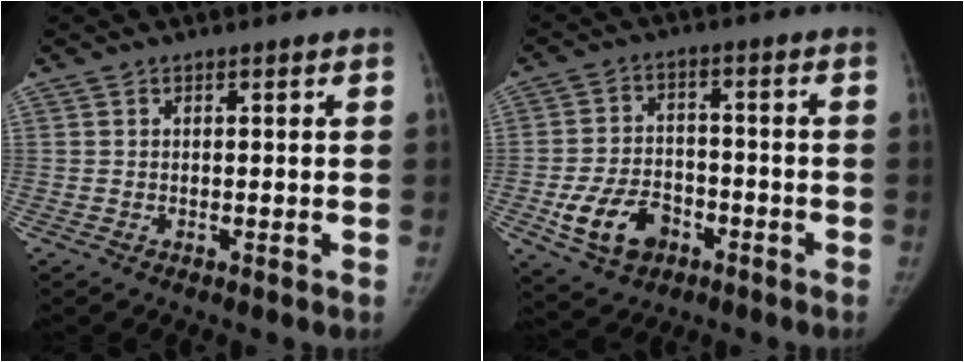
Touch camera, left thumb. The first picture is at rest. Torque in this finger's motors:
{"motor_torque": [-0.46, 2.33, 0.44, -0.35, 0.28]}